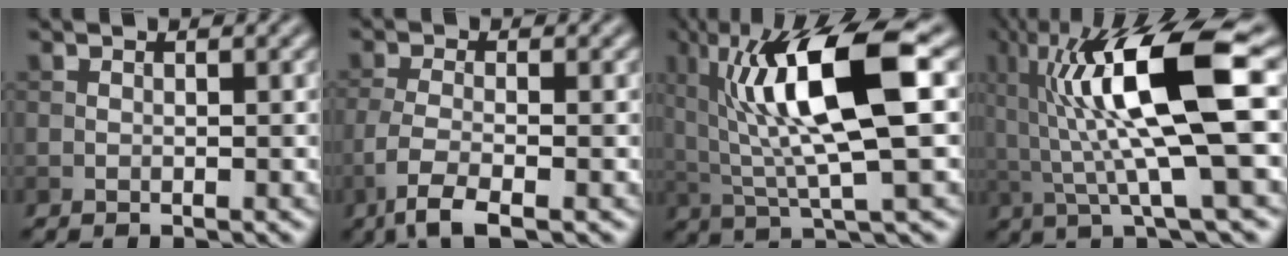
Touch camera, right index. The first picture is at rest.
{"total": 4.0, "force": [-2.3, 0.9, 3.1], "torque": [-0.066, -0.005, -0.056]}
{"total": 11.0, "force": [2.6, 2.5, 10.4], "torque": [-0.178, 0.000, 0.052]}
{"total": 12.3, "force": [2.3, 2.5, 11.8], "torque": [-0.207, 0.007, 0.047]}